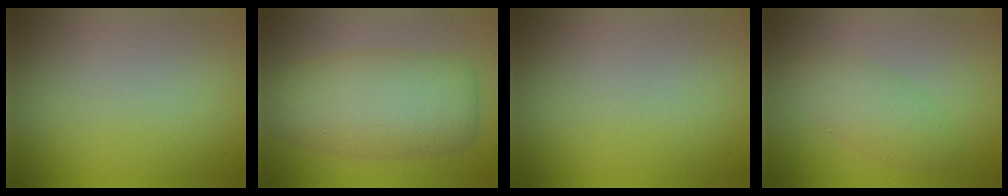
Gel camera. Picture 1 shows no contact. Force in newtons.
{"total": 7.9, "press": 7.9, "slide": 0.3}
{"total": 0.0}
{"total": 2.8, "press": 2.8, "slide": 0.1}